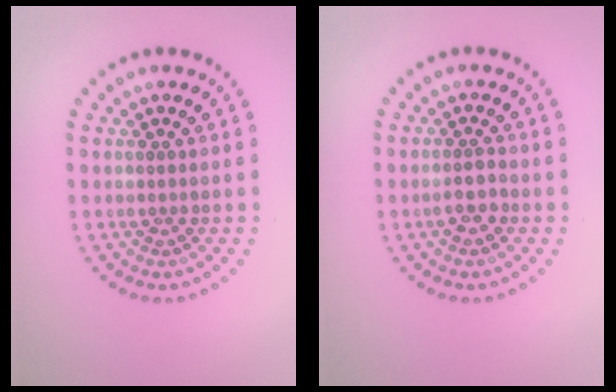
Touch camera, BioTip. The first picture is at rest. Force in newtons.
{"total": 1.7, "press": 1.5, "slide": 0.7}